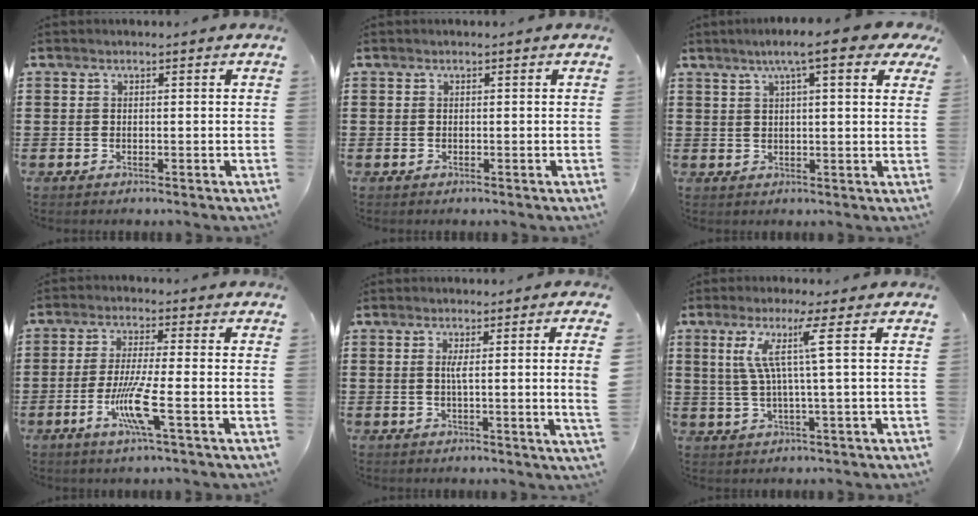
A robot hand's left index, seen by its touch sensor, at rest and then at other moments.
{"total": 0.0}
{"total": 7.4, "force": [4.7, 0.8, 5.6], "torque": [-0.094, -0.003, 0.076]}
{"total": 7.8, "force": [-2.8, 0.3, 7.2], "torque": [-0.152, -0.017, -0.058]}
{"total": 3.7, "force": [0.6, -0.6, 3.6], "torque": [-0.072, -0.007, 0.005]}
{"total": 7.5, "force": [2.0, -0.6, 7.2], "torque": [-0.154, -0.004, 0.024]}